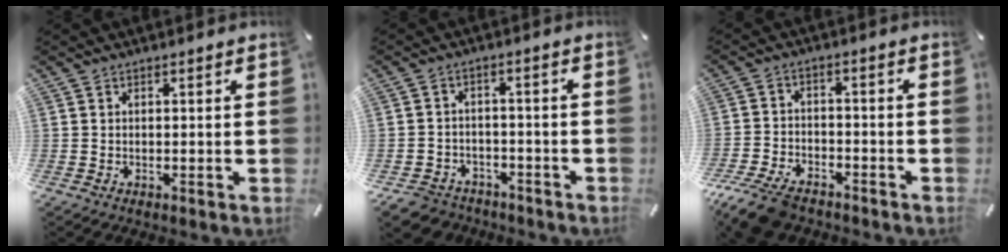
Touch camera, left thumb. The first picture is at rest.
{"total": 5.3, "force": [-3.7, 3.6, 1.2], "torque": [-0.033, 0.015, -0.075]}
{"total": 9.0, "force": [-6.9, 4.1, 4.1], "torque": [-0.087, 0.029, -0.132]}